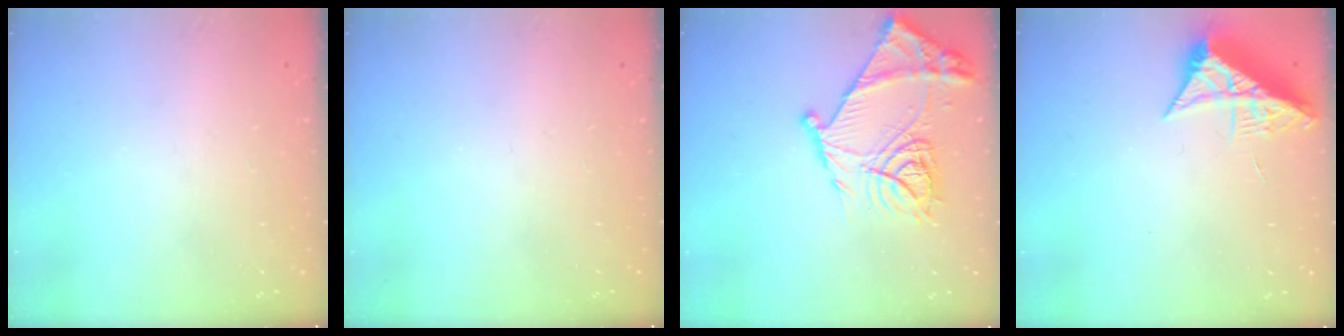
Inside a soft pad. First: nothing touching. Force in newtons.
{"total": 0.0}
{"total": 20.4, "press": 20.3, "slide": 2.0}
{"total": 8.4, "press": 8.4, "slide": 0.5}